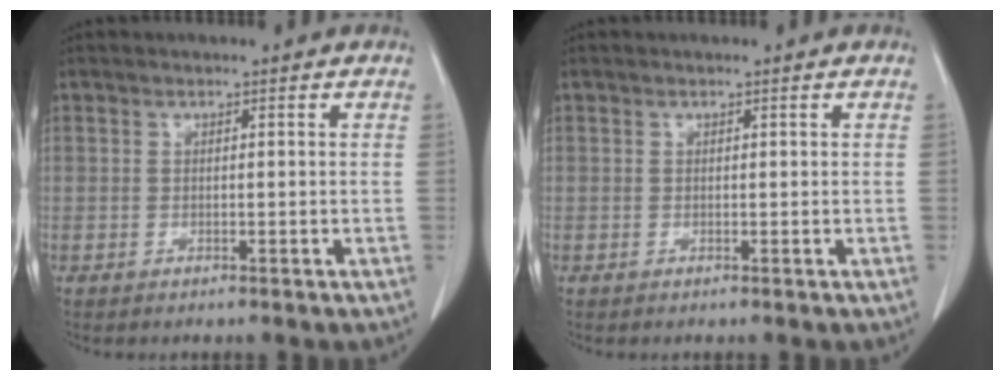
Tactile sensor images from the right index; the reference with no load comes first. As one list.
[{"total": 0.0}]